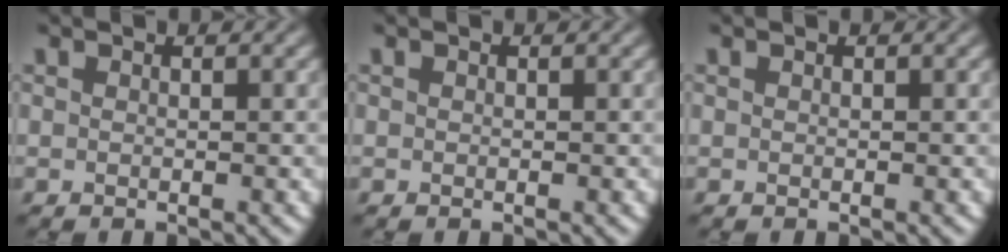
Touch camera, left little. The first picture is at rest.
{"total": 0.0}
{"total": 0.7, "force": [-0.1, -0.4, -0.6], "torque": [0.005, 0.003, 0.008]}